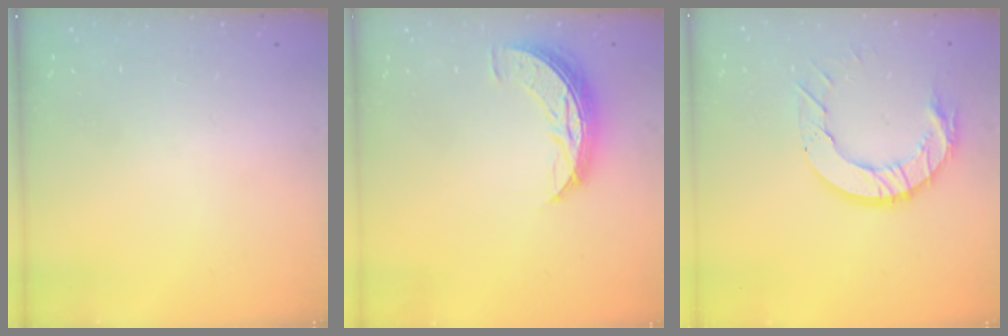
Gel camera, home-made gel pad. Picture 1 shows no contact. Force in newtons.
{"total": 8.4, "press": 8.4, "slide": 0.4}
{"total": 11.5, "press": 11.4, "slide": 1.2}